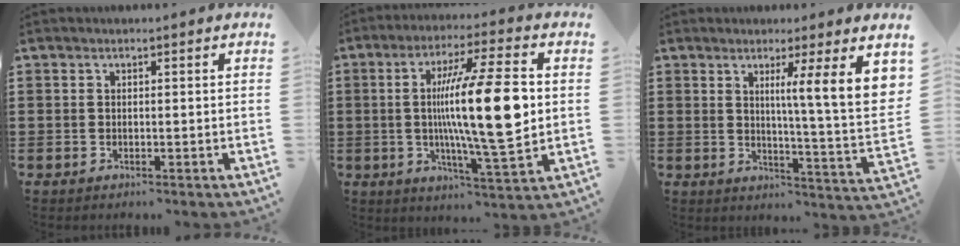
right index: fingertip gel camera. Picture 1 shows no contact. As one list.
[{"total": 16.6, "force": [1.0, 2.8, 16.3], "torque": [-0.277, -0.002, 0.011]}, {"total": 8.4, "force": [3.6, -0.4, 7.6], "torque": [-0.126, -0.027, 0.052]}]